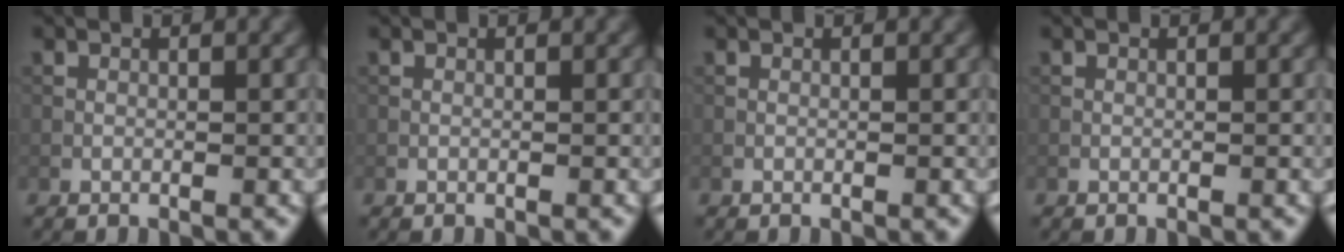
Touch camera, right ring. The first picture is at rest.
{"total": 0.0}
{"total": 0.0}
{"total": 0.0}